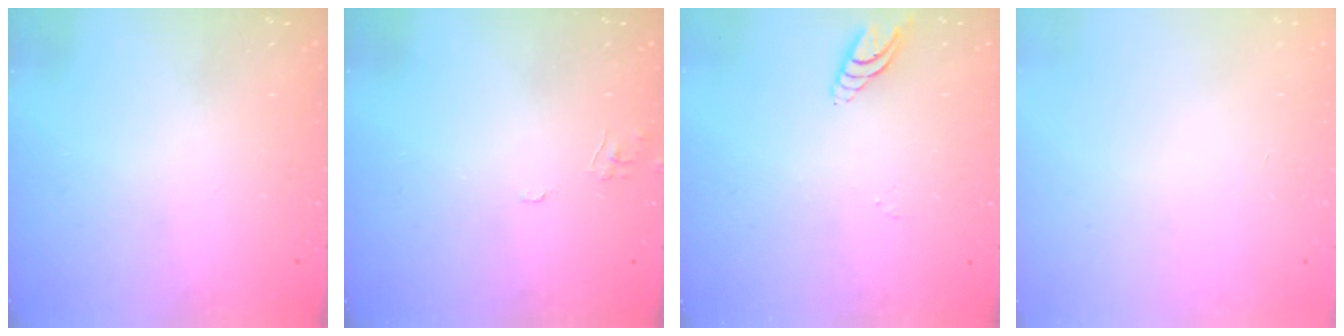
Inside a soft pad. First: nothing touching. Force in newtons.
{"total": 4.9, "press": 4.8, "slide": 0.4}
{"total": 7.8, "press": 7.8, "slide": 0.6}
{"total": 0.0}